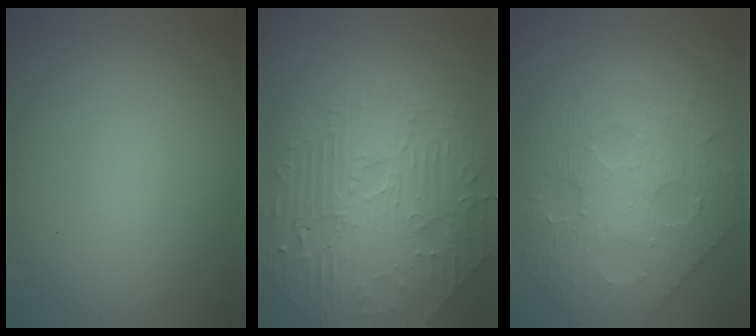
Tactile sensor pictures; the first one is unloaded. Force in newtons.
{"total": 4.7, "press": 4.7, "slide": 0.5}
{"total": 4.6, "press": 4.4, "slide": 1.1}